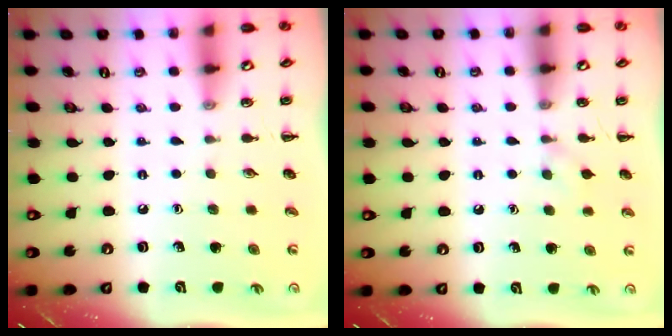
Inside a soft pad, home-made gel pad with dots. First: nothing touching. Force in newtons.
{"total": 4.6, "press": 4.4, "slide": 1.5}